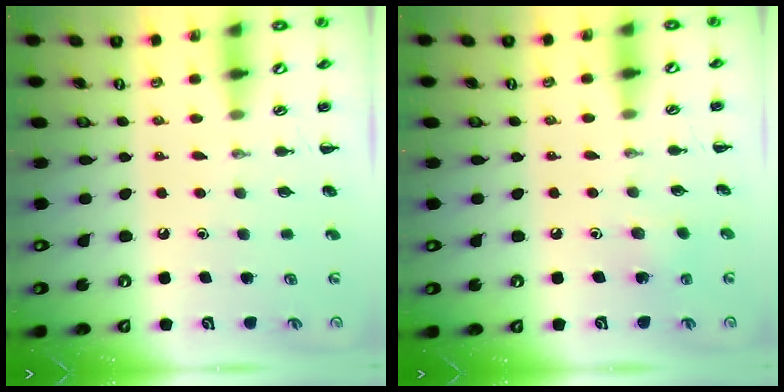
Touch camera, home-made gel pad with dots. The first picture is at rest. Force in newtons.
{"total": 3.6, "press": 3.4, "slide": 1.1}